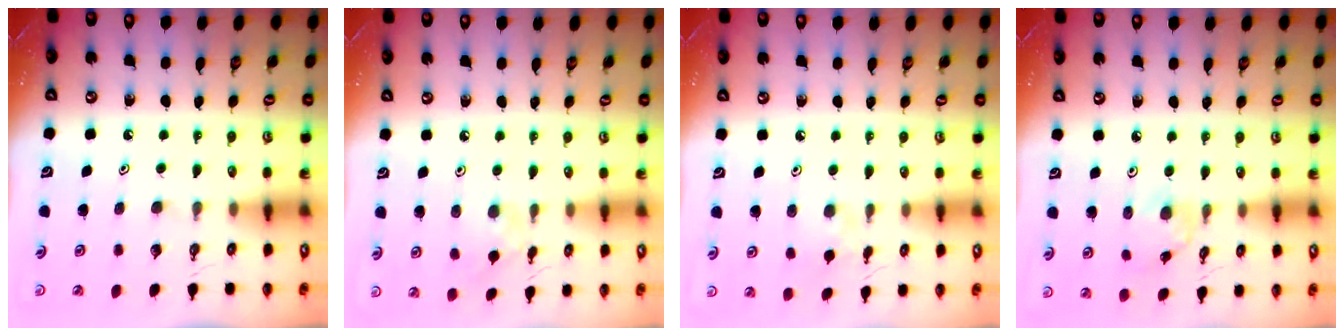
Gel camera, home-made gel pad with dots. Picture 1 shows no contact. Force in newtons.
{"total": 3.0, "press": 3.0, "slide": 0.6}
{"total": 2.1, "press": 2.0, "slide": 0.4}
{"total": 2.6, "press": 2.5, "slide": 0.5}